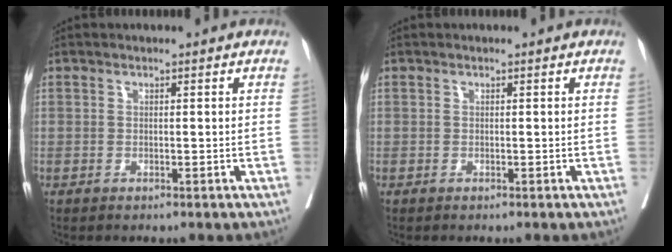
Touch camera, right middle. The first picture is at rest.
{"total": 0.0}